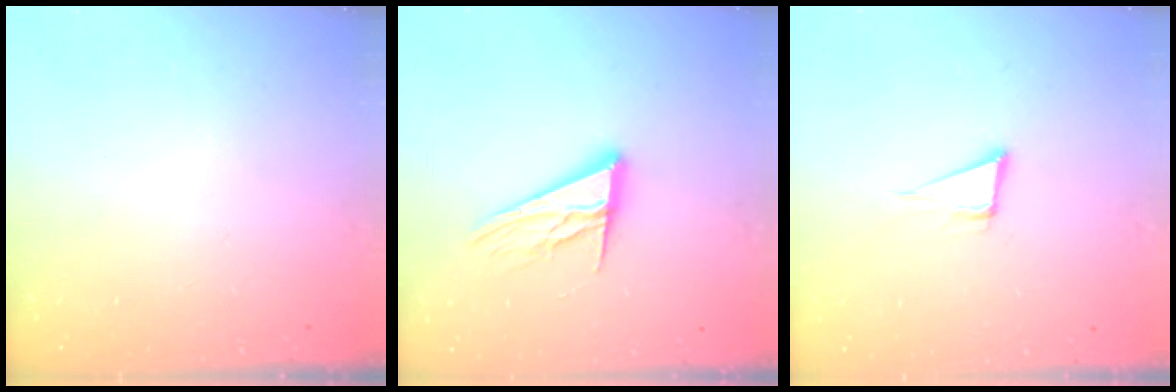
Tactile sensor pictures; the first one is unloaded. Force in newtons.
{"total": 13.3, "press": 13.1, "slide": 2.5}
{"total": 3.8, "press": 1.9, "slide": 3.3}